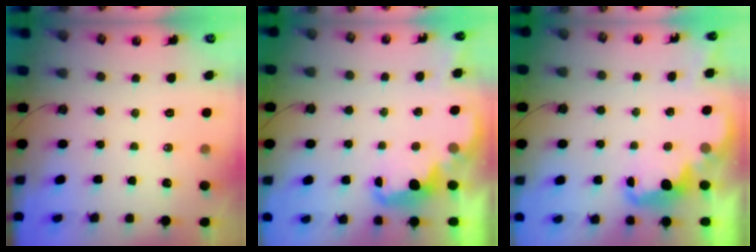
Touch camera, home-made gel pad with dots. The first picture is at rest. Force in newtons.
{"total": 2.8, "press": 2.7, "slide": 0.7}
{"total": 2.8, "press": 2.7, "slide": 0.7}